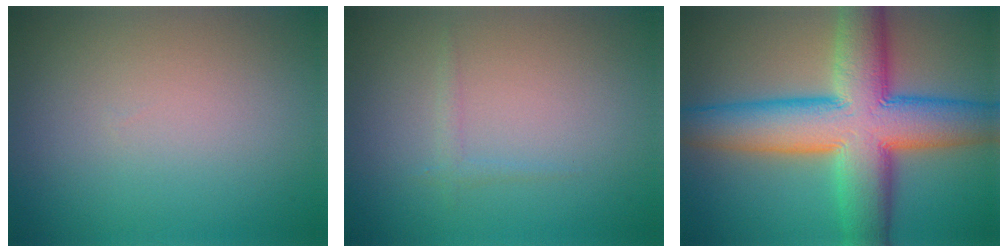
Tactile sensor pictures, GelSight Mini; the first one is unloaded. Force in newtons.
{"total": 0.8, "press": 0.8, "slide": 0.1}
{"total": 13.0, "press": 12.9, "slide": 0.7}